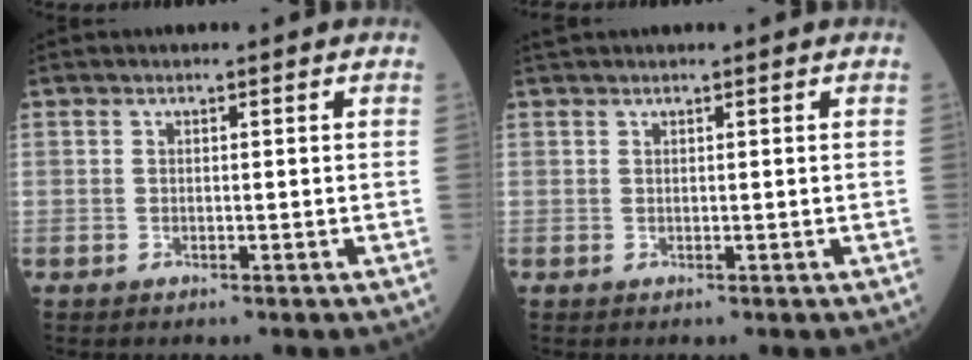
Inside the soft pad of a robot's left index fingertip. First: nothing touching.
{"total": 1.1, "force": [1.0, -0.1, 0.4], "torque": [-0.009, 0.021, 0.026]}